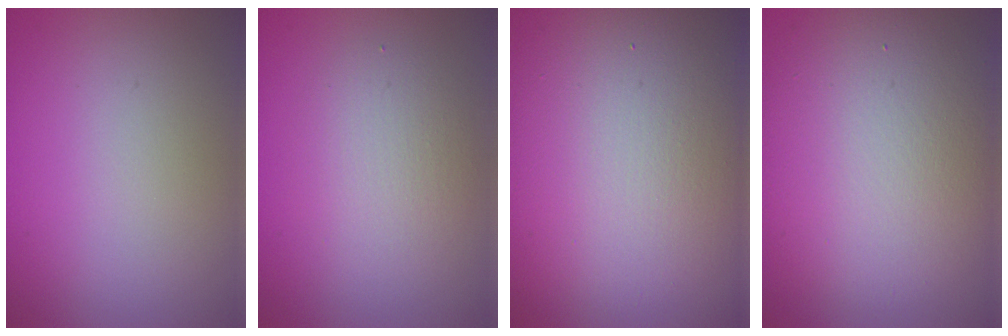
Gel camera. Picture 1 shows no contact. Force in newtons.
{"total": 3.0, "press": 3.0, "slide": 0.2}
{"total": 24.9, "press": 24.8, "slide": 1.4}
{"total": 12.3, "press": 12.3, "slide": 0.9}